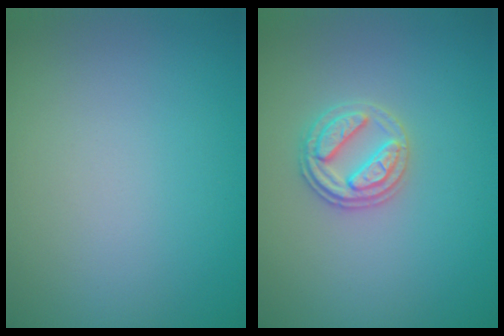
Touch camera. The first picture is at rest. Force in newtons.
{"total": 2.6, "press": 2.6, "slide": 0.6}